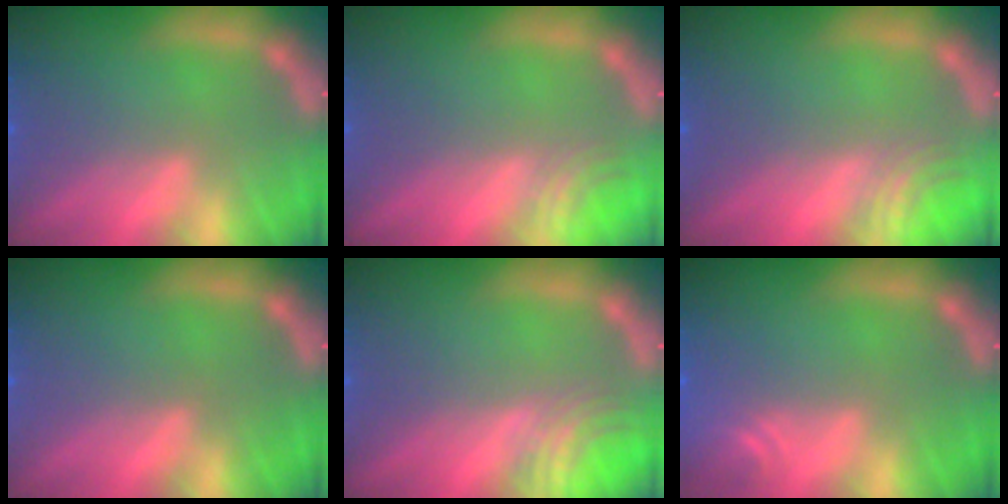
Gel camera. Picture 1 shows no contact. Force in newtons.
{"total": 2.0}
{"total": 2.5}
{"total": 0.0}
{"total": 3.4}
{"total": 2.4}